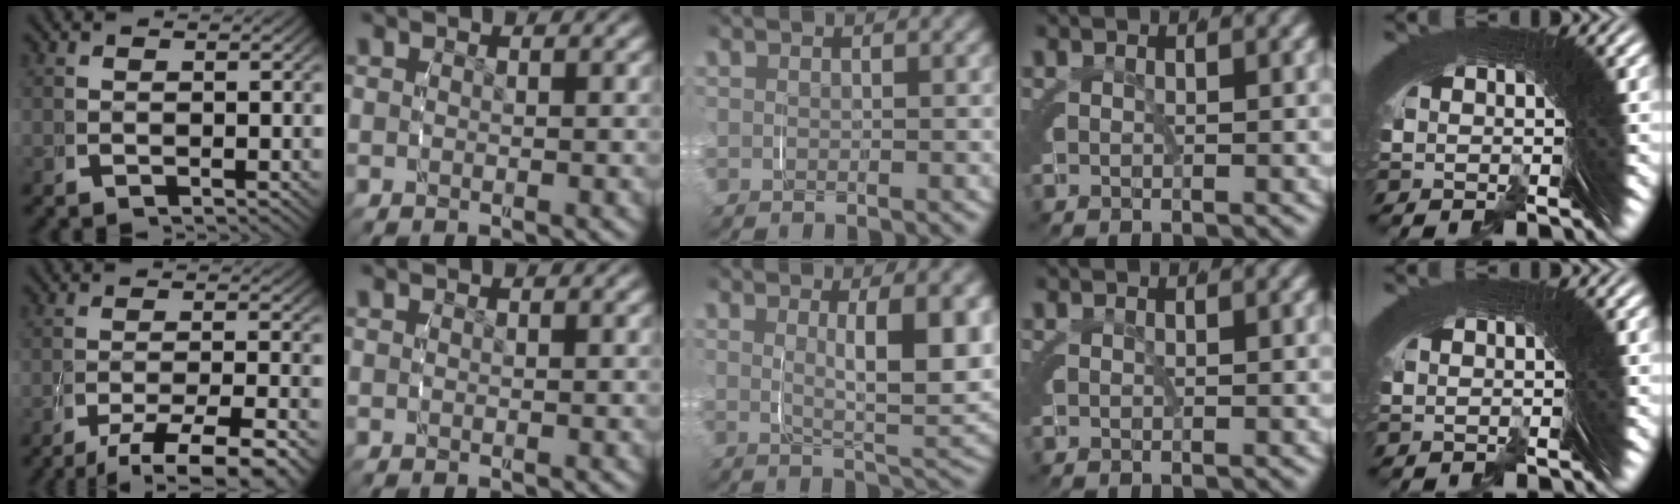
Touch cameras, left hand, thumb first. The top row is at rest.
{"thumb": {"total": 6.6, "force": [-4.0, 2.7, 4.5], "torque": [-0.071, -0.017, -0.052]}, "middle": {"total": 5.4, "force": [1.9, 0.8, 5.0], "torque": [-0.062, 0.006, 0.032]}}